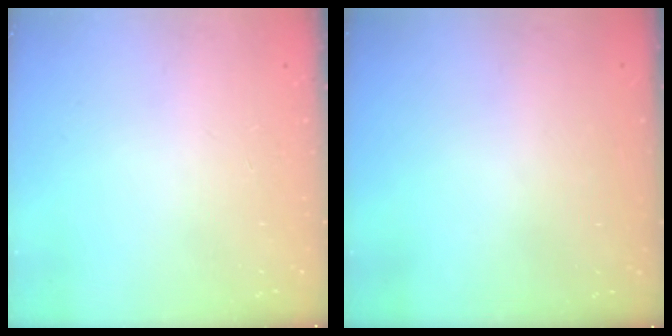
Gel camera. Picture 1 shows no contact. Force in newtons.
{"total": 3.0, "press": 3.0, "slide": 0.1}